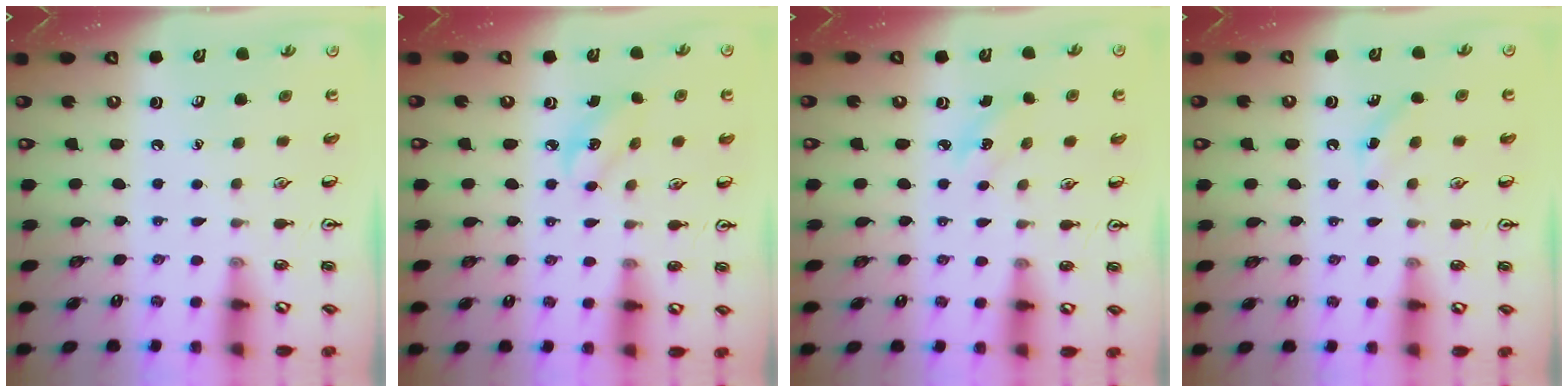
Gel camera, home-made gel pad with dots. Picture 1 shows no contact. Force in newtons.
{"total": 2.8, "press": 2.7, "slide": 0.8}
{"total": 2.7, "press": 2.5, "slide": 1.0}
{"total": 2.8, "press": 2.6, "slide": 0.9}